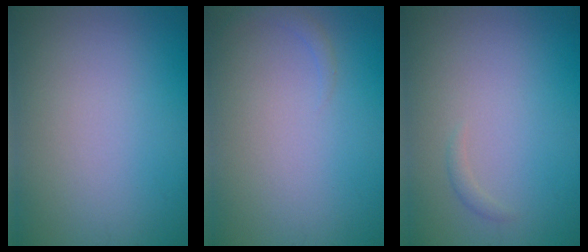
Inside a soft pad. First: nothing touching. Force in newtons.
{"total": 0.8, "press": 0.8, "slide": 0.1}
{"total": 0.7, "press": 0.7, "slide": 0.0}